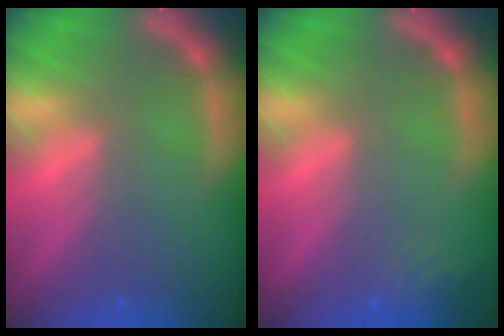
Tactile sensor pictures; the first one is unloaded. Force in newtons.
{"total": 2.4}